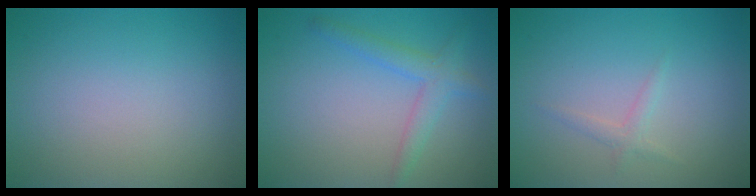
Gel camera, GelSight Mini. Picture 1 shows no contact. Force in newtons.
{"total": 2.5, "press": 2.5, "slide": 0.1}
{"total": 1.1, "press": 1.1, "slide": 0.0}